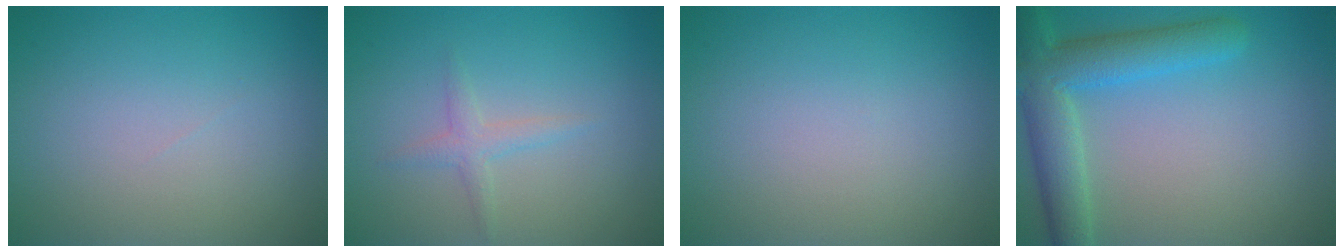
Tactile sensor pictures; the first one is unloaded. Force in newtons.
{"total": 1.5, "press": 1.5, "slide": 0.1}
{"total": 0.0}
{"total": 6.3, "press": 6.3, "slide": 0.3}